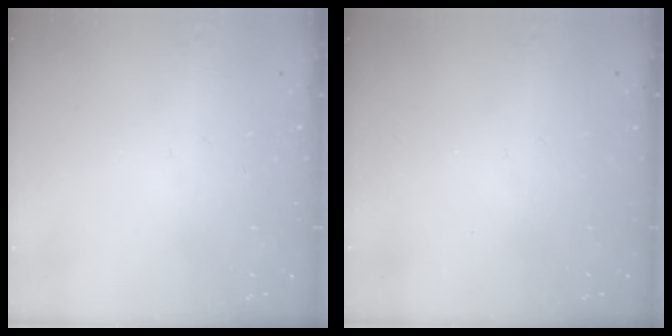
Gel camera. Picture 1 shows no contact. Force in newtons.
{"total": 0.0}